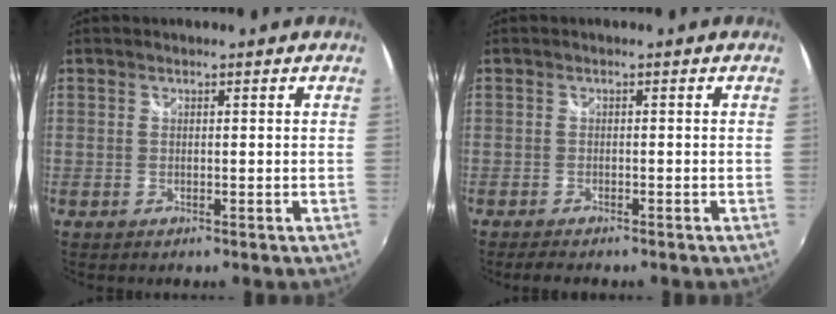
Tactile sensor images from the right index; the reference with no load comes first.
{"total": 3.7, "force": [-3.1, 1.0, 1.7], "torque": [-0.039, -0.016, -0.050]}